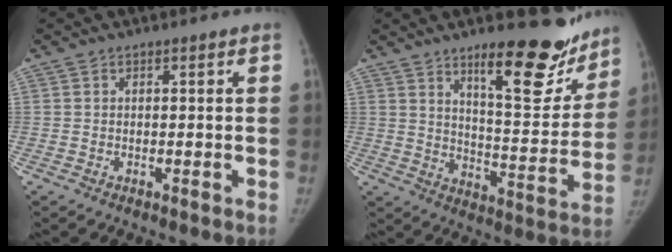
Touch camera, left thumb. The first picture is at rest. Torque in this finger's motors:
{"motor_torque": [1.09, -0.41, 1.44, -1.33, 0.26]}